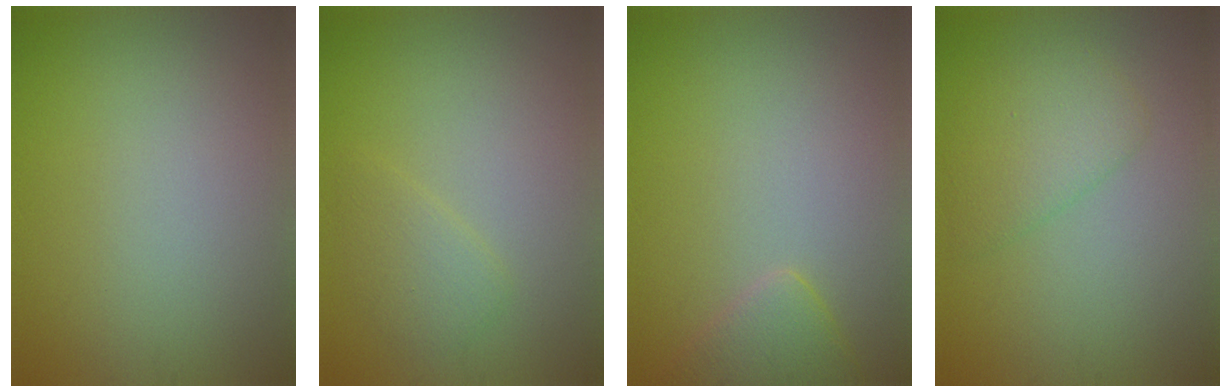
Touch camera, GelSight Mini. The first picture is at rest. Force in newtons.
{"total": 1.8, "press": 1.8, "slide": 0.1}
{"total": 2.3, "press": 2.2, "slide": 0.2}
{"total": 3.0, "press": 3.0, "slide": 0.2}